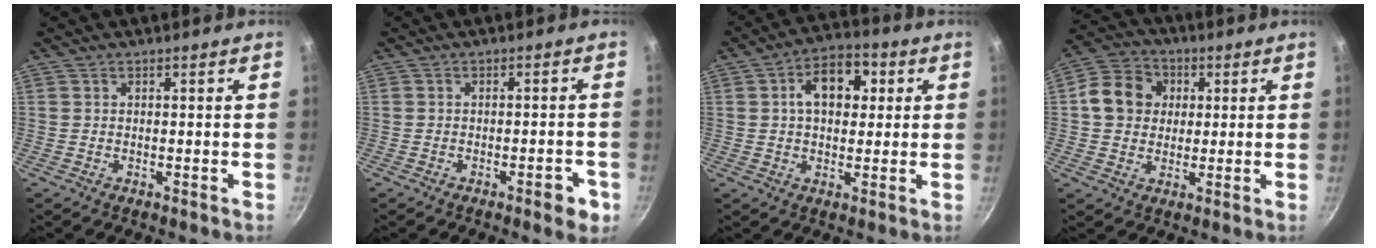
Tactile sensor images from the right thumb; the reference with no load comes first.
{"total": 3.8, "force": [-2.0, 1.2, 3.0], "torque": [-0.030, 0.011, -0.022]}
{"total": 10.3, "force": [2.4, 6.5, 7.7], "torque": [-0.095, 0.014, 0.032]}
{"total": 10.4, "force": [1.4, 9.0, 5.0], "torque": [-0.070, 0.011, 0.015]}